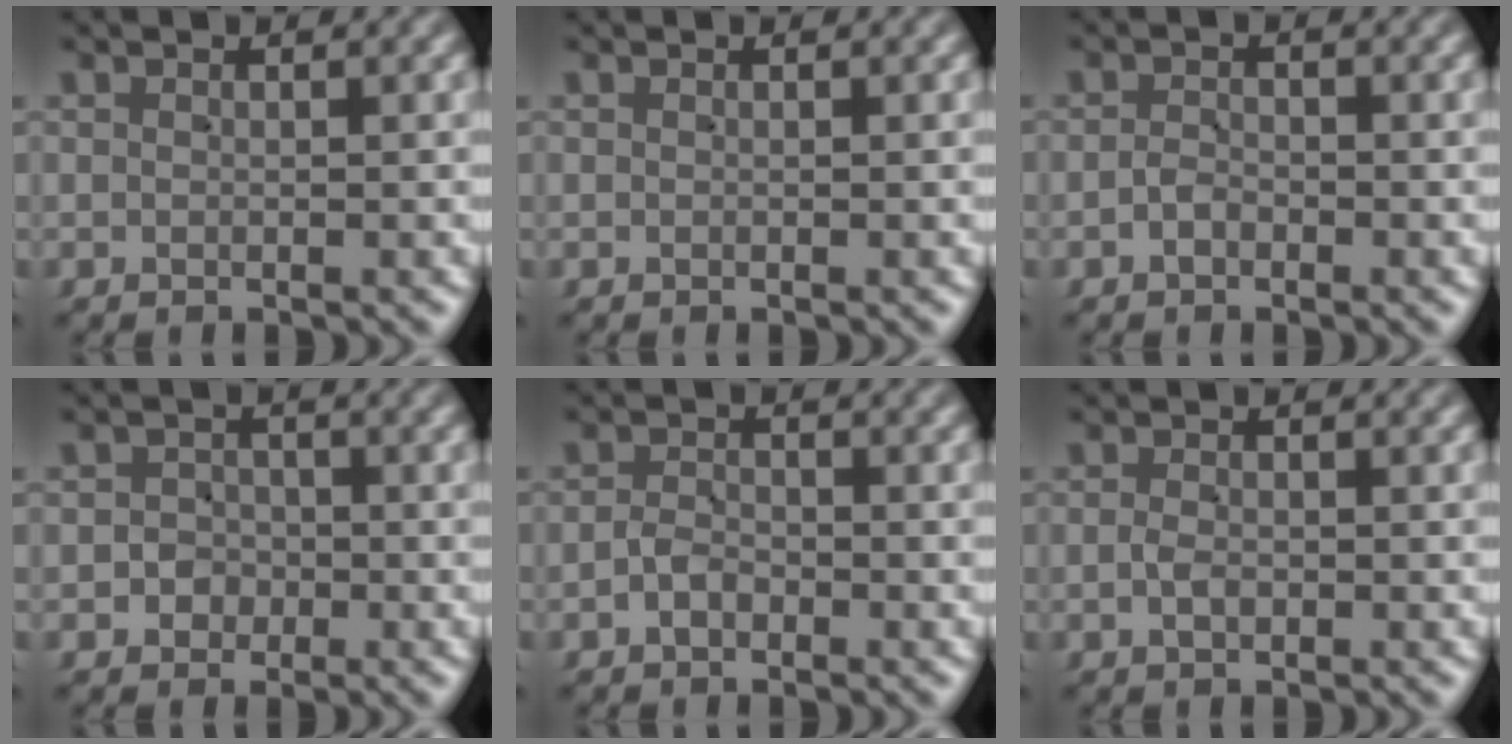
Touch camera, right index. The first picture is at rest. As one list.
[{"total": 0.0}, {"total": 1.2, "force": [-1.1, 0.5, 0.1], "torque": [-0.001, 0.003, -0.022]}, {"total": 2.7, "force": [-1.1, 2.5, 0.3], "torque": [0.001, -0.007, -0.013]}, {"total": 1.6, "force": [-1.3, 0.9, 0.3], "torque": [-0.004, 0.004, -0.025]}, {"total": 1.1, "force": [-0.5, 0.7, 0.7], "torque": [-0.015, 0.001, -0.008]}]